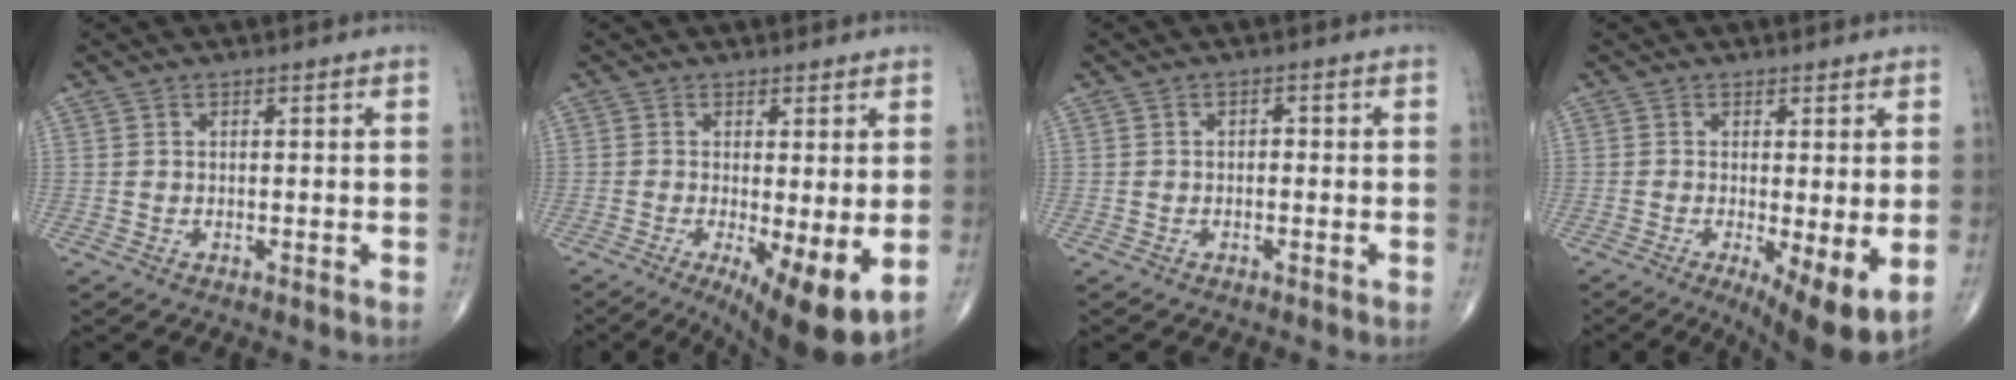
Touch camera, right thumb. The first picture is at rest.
{"total": 11.0, "force": [-2.3, 3.1, 10.3], "torque": [-0.156, -0.024, -0.028]}
{"total": 1.2, "force": [-0.2, 0.8, 0.9], "torque": [-0.006, 0.005, -0.007]}
{"total": 9.9, "force": [-2.0, 2.7, 9.3], "torque": [-0.142, -0.025, -0.026]}